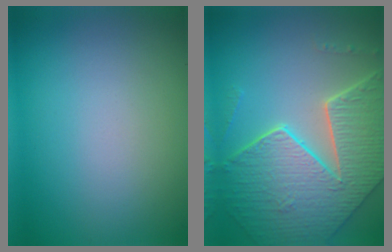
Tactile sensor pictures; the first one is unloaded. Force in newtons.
{"total": 8.8, "press": 6.3, "slide": 6.2}